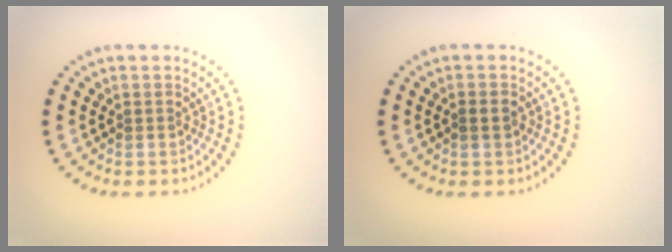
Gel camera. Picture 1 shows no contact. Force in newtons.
{"total": 1.2, "press": 1.1, "slide": 0.4}